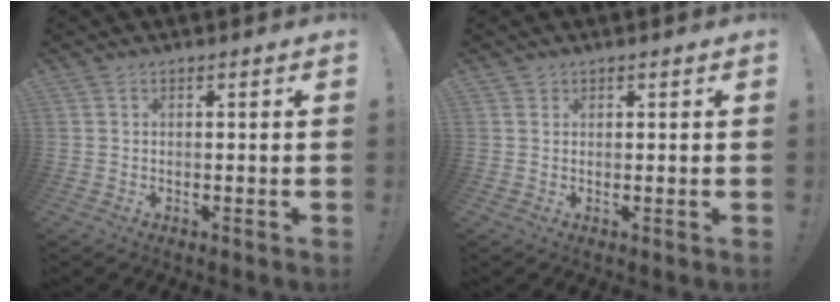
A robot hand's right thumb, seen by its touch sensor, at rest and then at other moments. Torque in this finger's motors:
{"motor_torque": [0.08, 0.14, -0.30, 0.20, 0.00]}